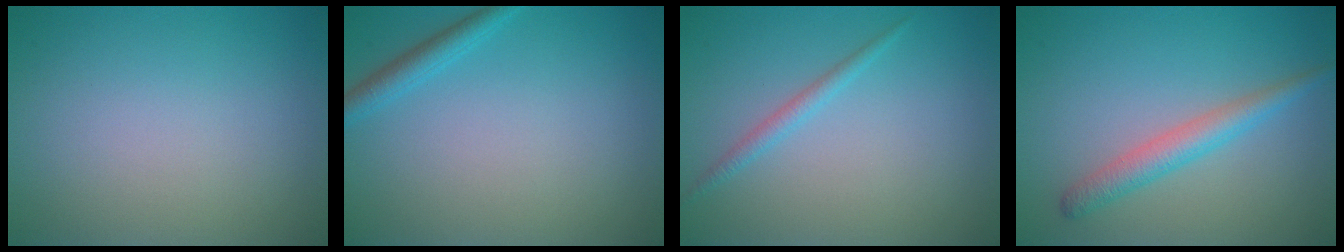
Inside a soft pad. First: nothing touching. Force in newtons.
{"total": 1.9, "press": 1.9, "slide": 0.1}
{"total": 1.3, "press": 1.3, "slide": 0.1}
{"total": 2.8, "press": 2.8, "slide": 0.0}